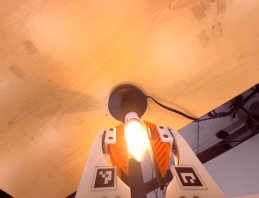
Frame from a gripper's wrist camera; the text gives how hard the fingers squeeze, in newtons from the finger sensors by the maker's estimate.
{"total": 16.3, "left": 15.7, "right": 17.0}